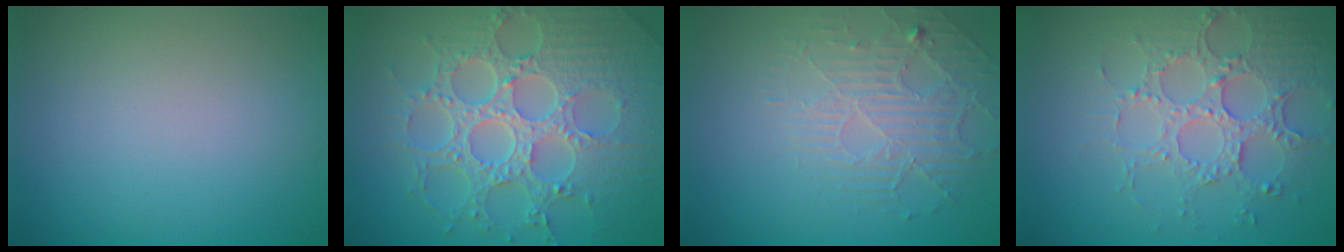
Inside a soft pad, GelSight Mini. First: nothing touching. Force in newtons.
{"total": 8.5, "press": 6.3, "slide": 5.8}
{"total": 2.6, "press": 2.0, "slide": 1.7}
{"total": 4.4, "press": 4.3, "slide": 0.9}